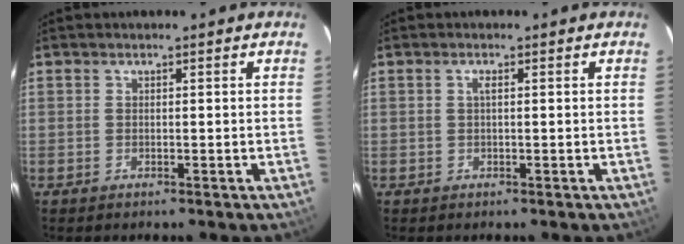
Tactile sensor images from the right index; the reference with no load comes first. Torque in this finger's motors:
{"motor_torque": [0.12, -0.05, 0.08, 0.03]}